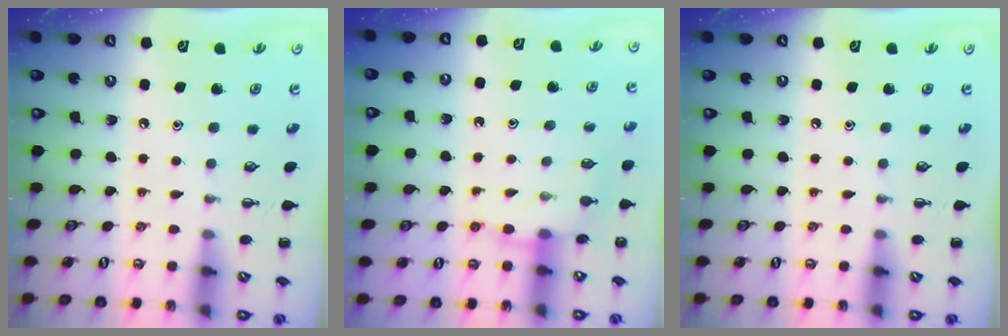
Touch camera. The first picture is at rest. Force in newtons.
{"total": 7.9, "press": 7.8, "slide": 0.7}
{"total": 0.0}